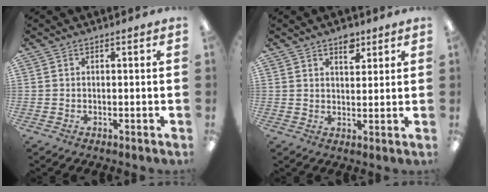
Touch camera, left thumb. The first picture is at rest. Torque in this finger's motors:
{"motor_torque": [-0.32, -0.21, -0.08, 0.05, 0.03]}